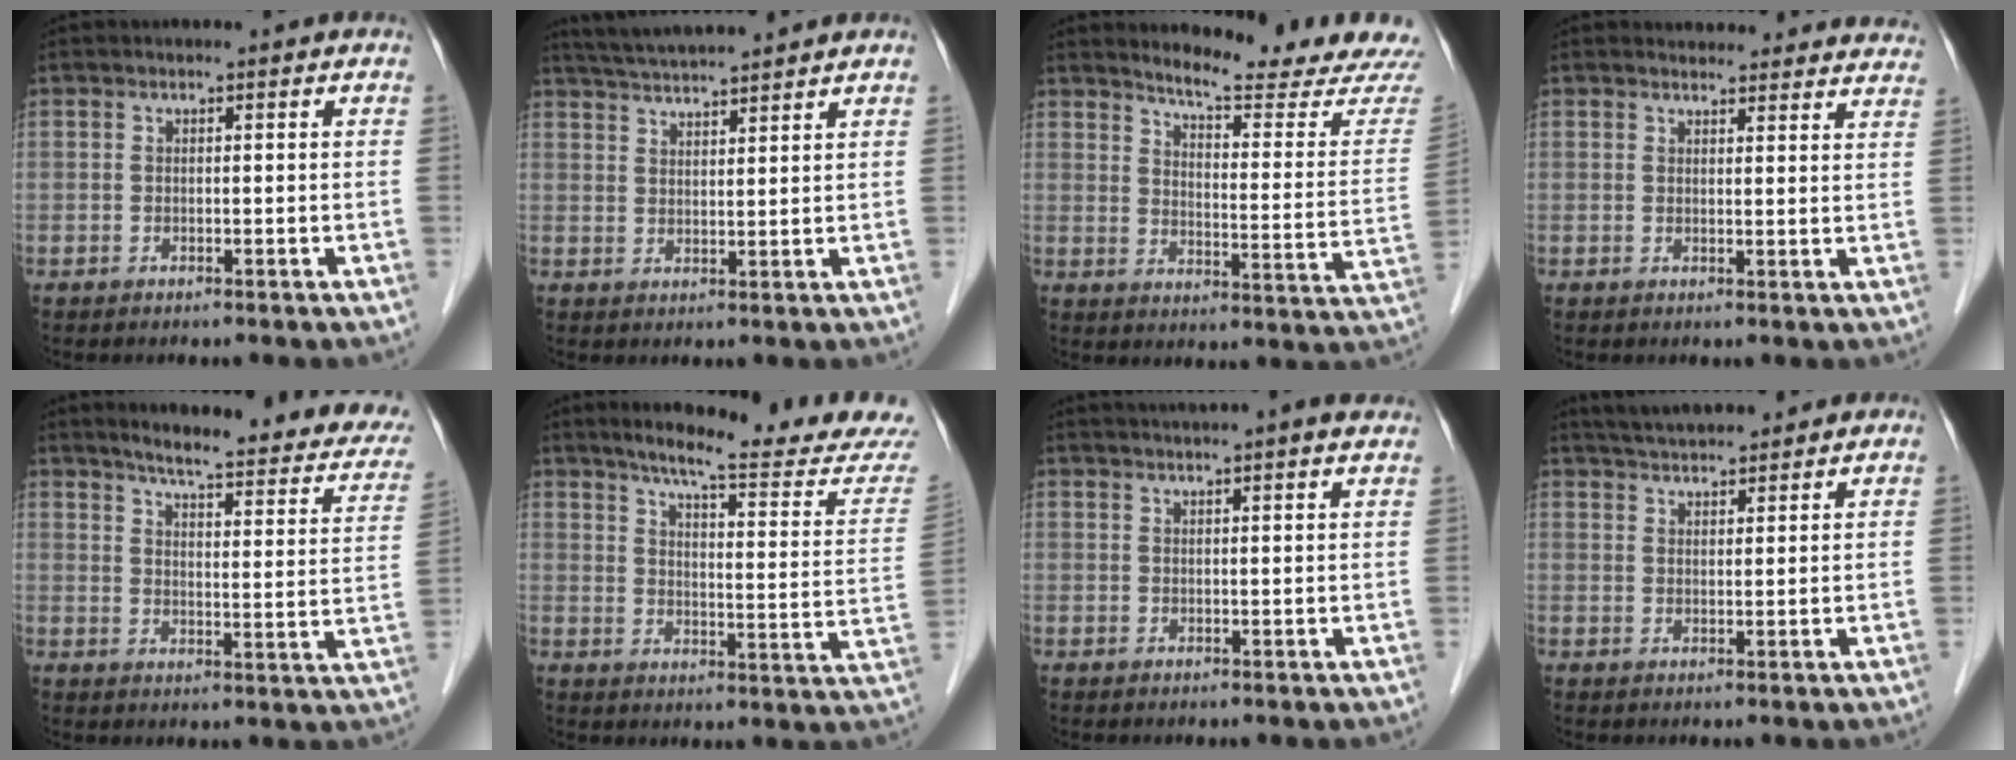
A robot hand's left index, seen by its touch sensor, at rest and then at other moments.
{"total": 8.5, "force": [7.9, -0.2, 3.1], "torque": [-0.060, 0.030, 0.130]}
{"total": 15.0, "force": [14.4, -1.1, 4.0], "torque": [-0.057, -0.089, 0.177]}
{"total": 13.9, "force": [13.4, 3.1, 2.1], "torque": [0.006, -0.004, 0.131]}
{"total": 22.2, "force": [18.6, 3.6, 11.6], "torque": [-0.137, -0.029, 0.216]}
{"total": 18.3, "force": [16.8, -0.3, 7.2], "torque": [-0.101, -0.076, 0.208]}
{"total": 10.4, "force": [9.2, 0.3, 4.8], "torque": [-0.073, 0.030, 0.110]}
{"total": 8.6, "force": [7.8, 1.7, 3.2], "torque": [-0.052, 0.030, 0.122]}